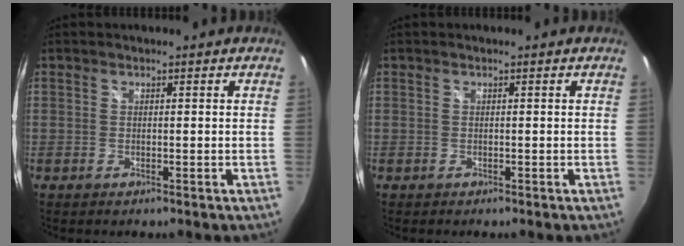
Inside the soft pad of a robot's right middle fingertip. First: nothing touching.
{"total": 0.0}